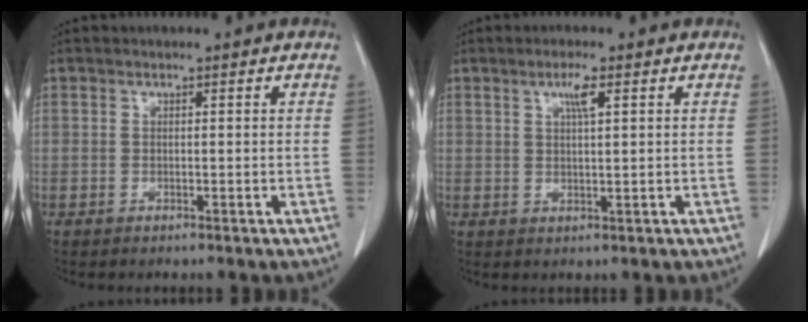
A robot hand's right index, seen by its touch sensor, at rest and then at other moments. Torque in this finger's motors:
{"motor_torque": [0.18, -0.05, 0.06, 0.03]}